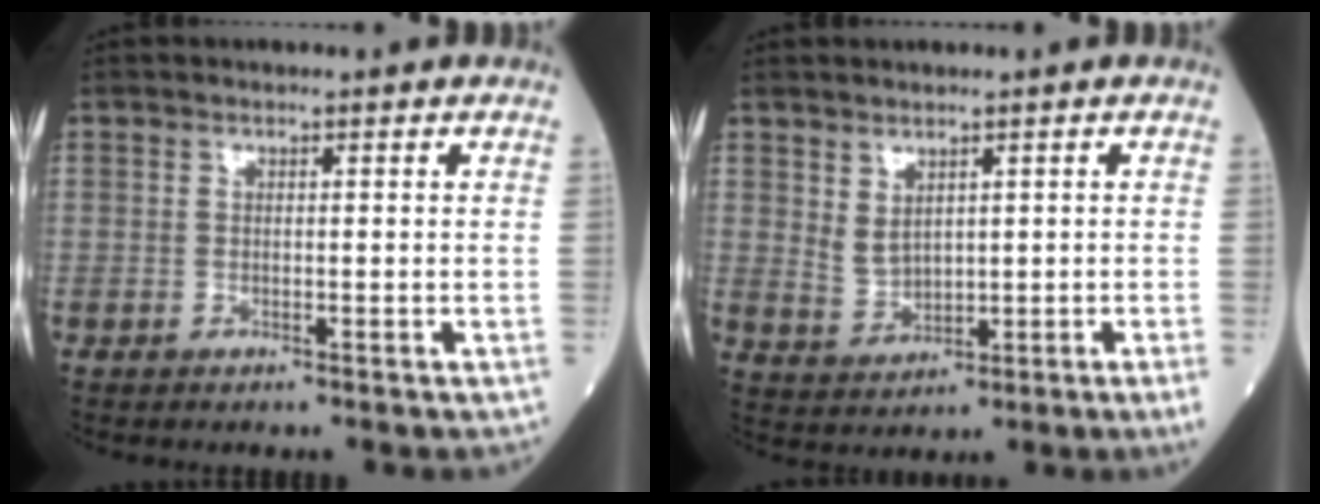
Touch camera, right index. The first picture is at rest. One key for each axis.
{"total": 3.4, "fx": 1.1, "fy": 1.6, "fz": 2.8, "tx": -0.060, "ty": 0.001, "tz": 0.031}